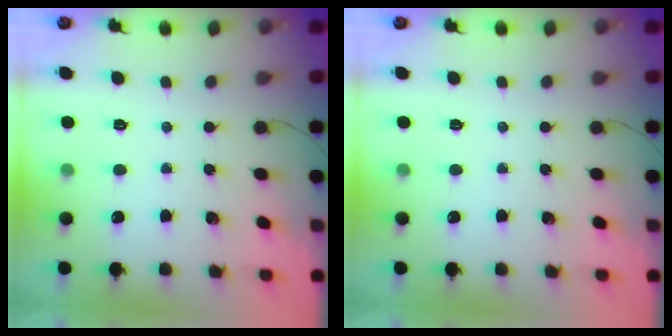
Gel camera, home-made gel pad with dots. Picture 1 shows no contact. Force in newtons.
{"total": 0.0}